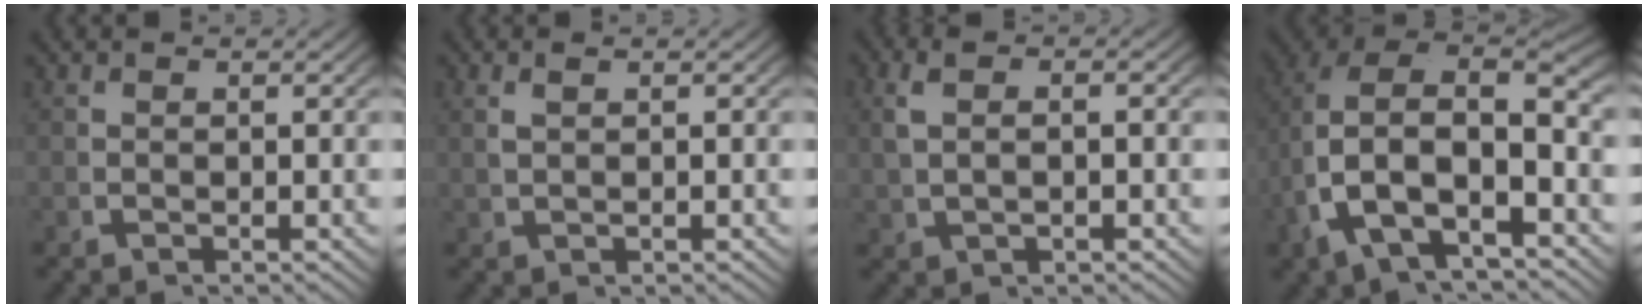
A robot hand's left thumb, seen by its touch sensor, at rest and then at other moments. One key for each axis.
{"total": 1.0, "fx": 0.6, "fy": -0.2, "fz": 0.8, "tx": -0.018, "ty": 0.007, "tz": 0.018}
{"total": 2.6, "fx": 0.6, "fy": 1.1, "fz": 2.3, "tx": -0.049, "ty": 0.009, "tz": 0.015}
{"total": 12.6, "fx": 0.1, "fy": 8.7, "fz": 9.2, "tx": -0.191, "ty": -0.030, "tz": 0.008}